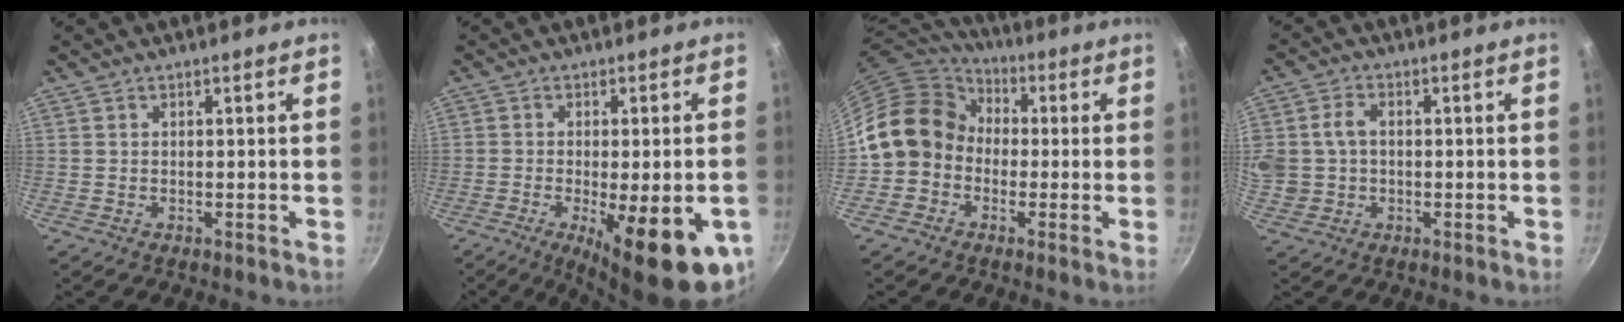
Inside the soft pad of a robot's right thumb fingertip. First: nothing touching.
{"total": 17.8, "force": [-6.3, 5.4, 15.8], "torque": [-0.188, -0.007, -0.077]}
{"total": 13.2, "force": [-0.7, 11.4, 6.6], "torque": [-0.081, 0.041, -0.031]}
{"total": 8.6, "force": [0.5, 6.9, 5.1], "torque": [-0.110, 0.017, 0.013]}